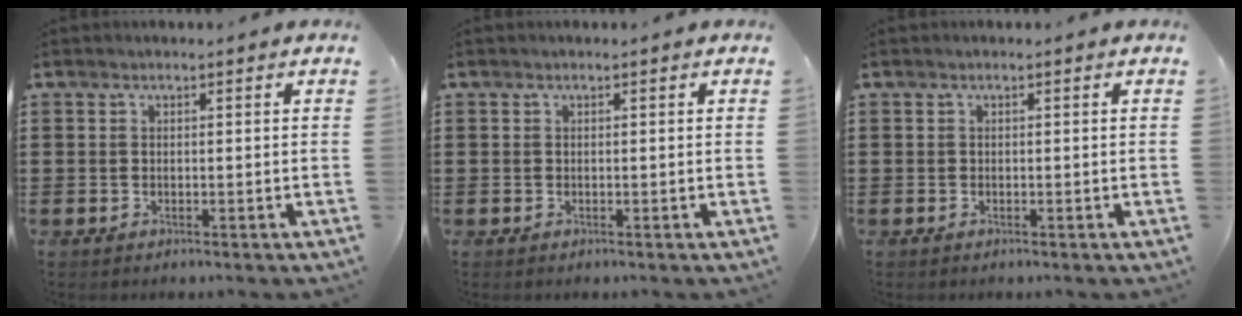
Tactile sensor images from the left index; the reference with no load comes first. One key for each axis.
{"total": 0.0}
{"total": 0.0}